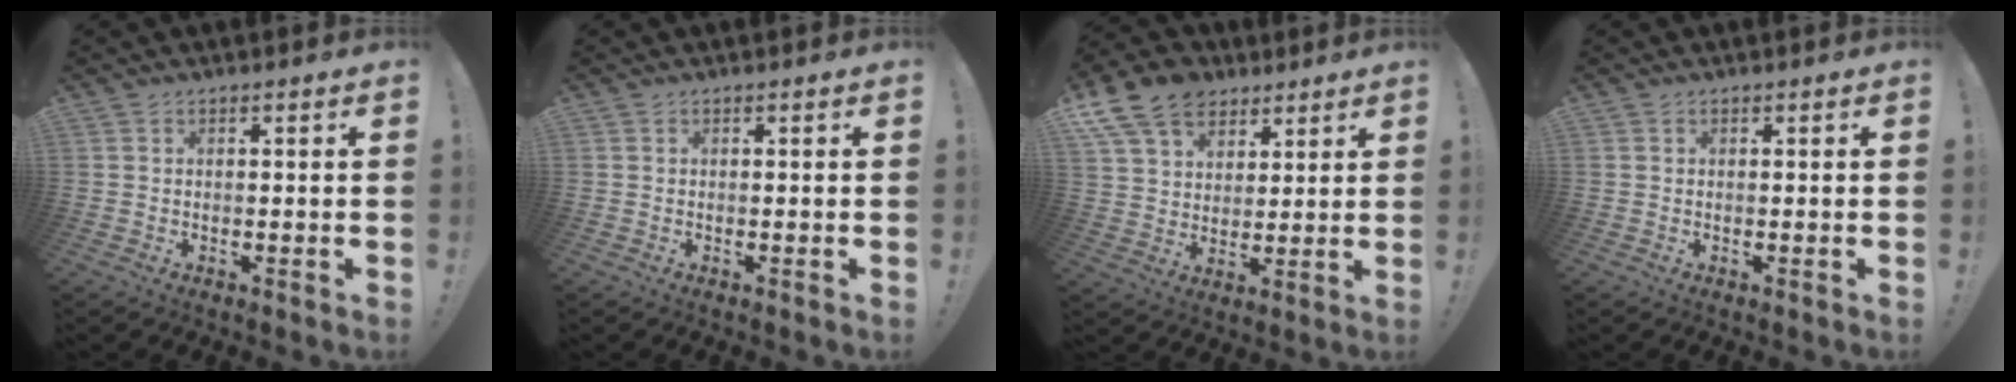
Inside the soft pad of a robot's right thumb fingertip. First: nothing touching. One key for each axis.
{"total": 0.0}
{"total": 15.0, "fx": 8.5, "fy": 10.6, "fz": 6.3, "tx": -0.110, "ty": -0.044, "tz": 0.167}
{"total": 0.0}